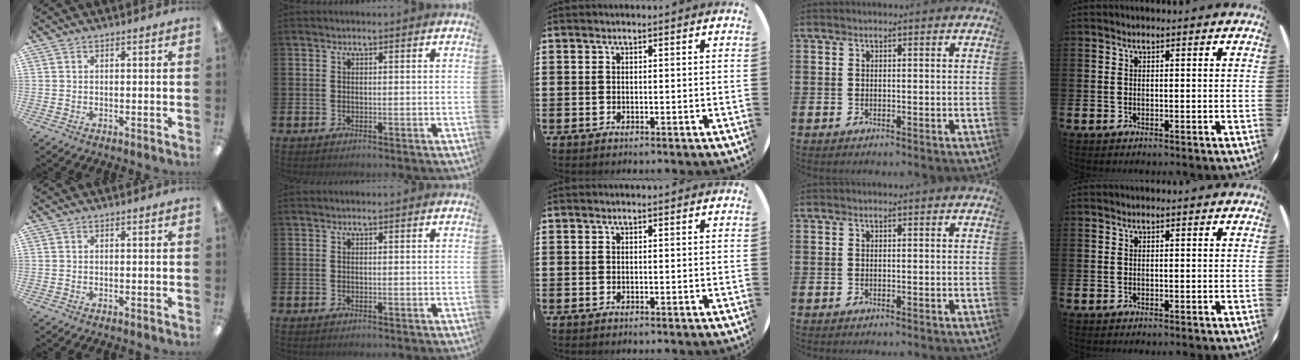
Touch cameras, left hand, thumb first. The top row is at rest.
{}